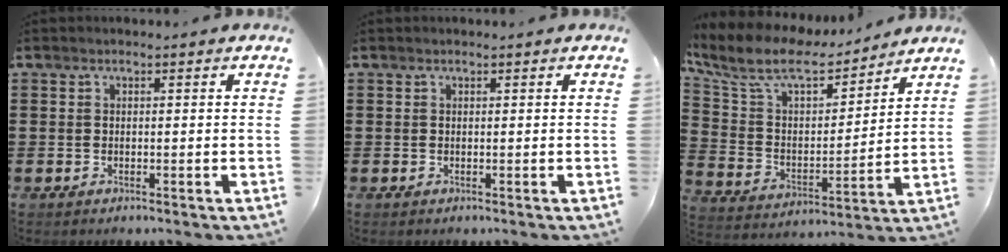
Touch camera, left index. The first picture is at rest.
{"total": 0.0}
{"total": 10.5, "force": [8.9, 3.2, 4.5], "torque": [-0.130, -0.051, 0.152]}